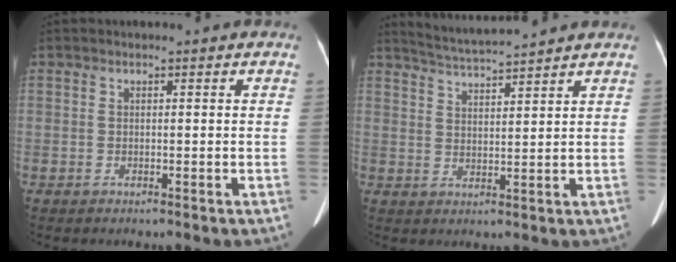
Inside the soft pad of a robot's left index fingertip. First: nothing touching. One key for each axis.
{"total": 6.8, "fx": 6.4, "fy": -1.2, "fz": 1.7, "tx": -0.044, "ty": 0.013, "tz": 0.114}